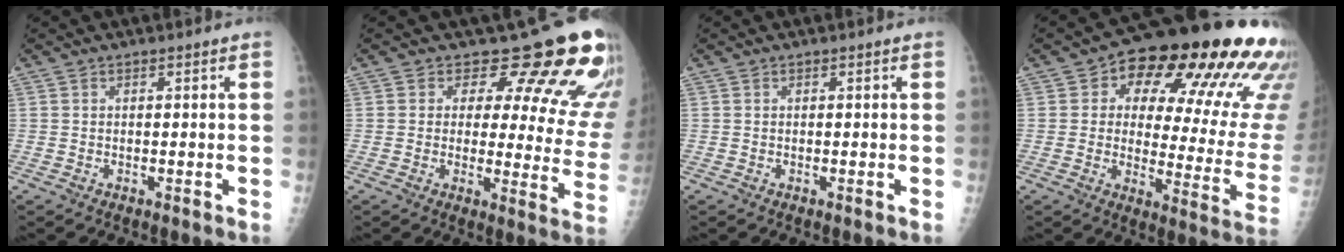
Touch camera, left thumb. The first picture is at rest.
{"total": 17.0, "force": [12.9, 7.0, 8.6], "torque": [-0.048, -0.087, 0.132]}
{"total": 0.0}
{"total": 26.1, "force": [12.6, 10.7, 20.1], "torque": [-0.223, -0.018, 0.167]}